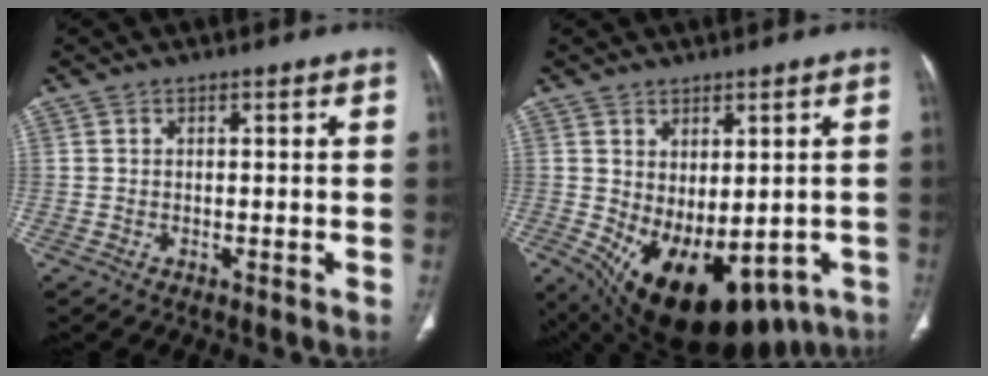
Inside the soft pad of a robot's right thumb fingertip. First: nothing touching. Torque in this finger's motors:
{"motor_torque": [-0.15, 1.19, 0.27, -0.05, 0.22]}